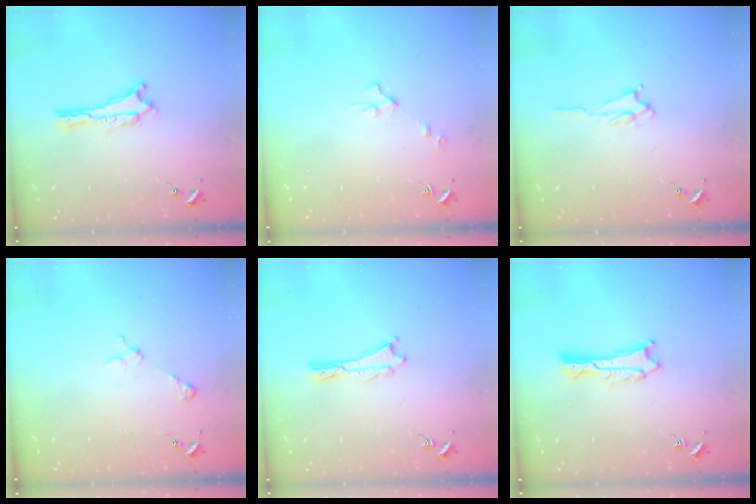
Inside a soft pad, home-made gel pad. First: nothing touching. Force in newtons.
{"total": 3.1, "press": 3.1, "slide": 0.3}
{"total": 1.6, "press": 1.5, "slide": 0.4}
{"total": 2.9, "press": 2.9, "slide": 0.3}
{"total": 0.0}
{"total": 0.9, "press": 0.9, "slide": 0.1}